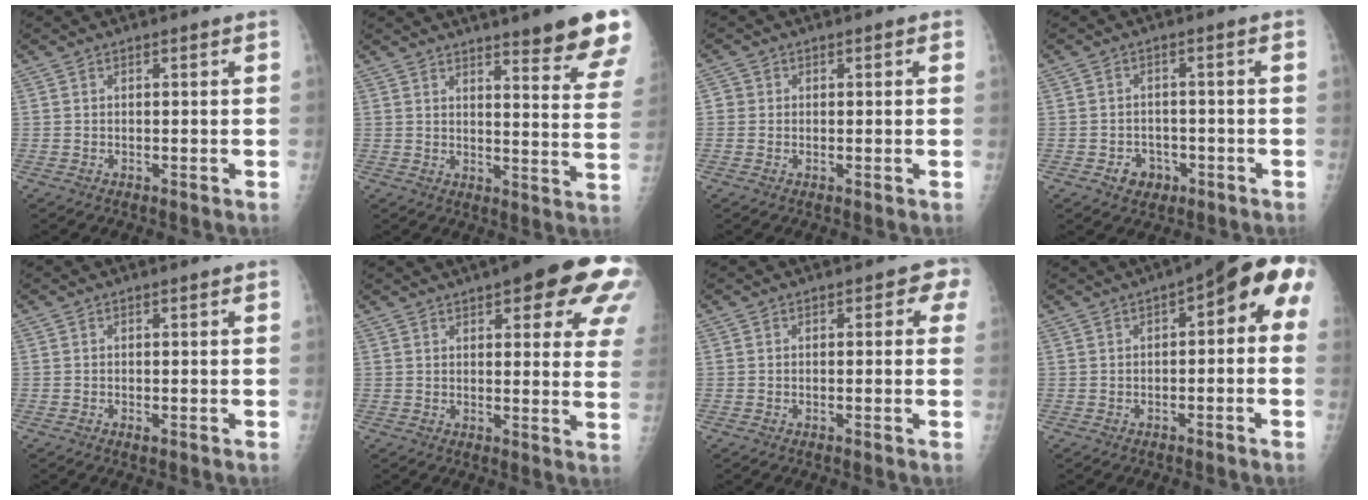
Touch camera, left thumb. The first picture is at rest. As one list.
[{"total": 16.0, "force": [12.2, 1.9, 10.2], "torque": [-0.104, -0.074, 0.146]}, {"total": 1.8, "force": [0.0, 1.8, 0.4], "torque": [0.008, 0.004, -0.004]}, {"total": 4.0, "force": [-2.0, 3.3, 1.3], "torque": [0.000, 0.015, -0.024]}, {"total": 0.8, "force": [-0.2, 0.3, 0.8], "torque": [-0.011, 0.001, -0.003]}, {"total": 19.8, "force": [10.3, 6.1, 15.7], "torque": [-0.170, -0.018, 0.115]}, {"total": 2.5, "force": [0.6, 1.8, 1.6], "torque": [0.013, 0.005, -0.007]}, {"total": 9.6, "force": [1.2, 4.2, 8.6], "torque": [-0.087, 0.041, 0.004]}]